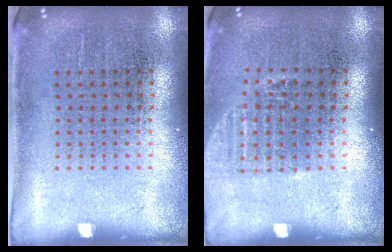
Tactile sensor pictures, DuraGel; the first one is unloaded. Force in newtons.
{"total": 1.1, "press": 1.0, "slide": 0.4}